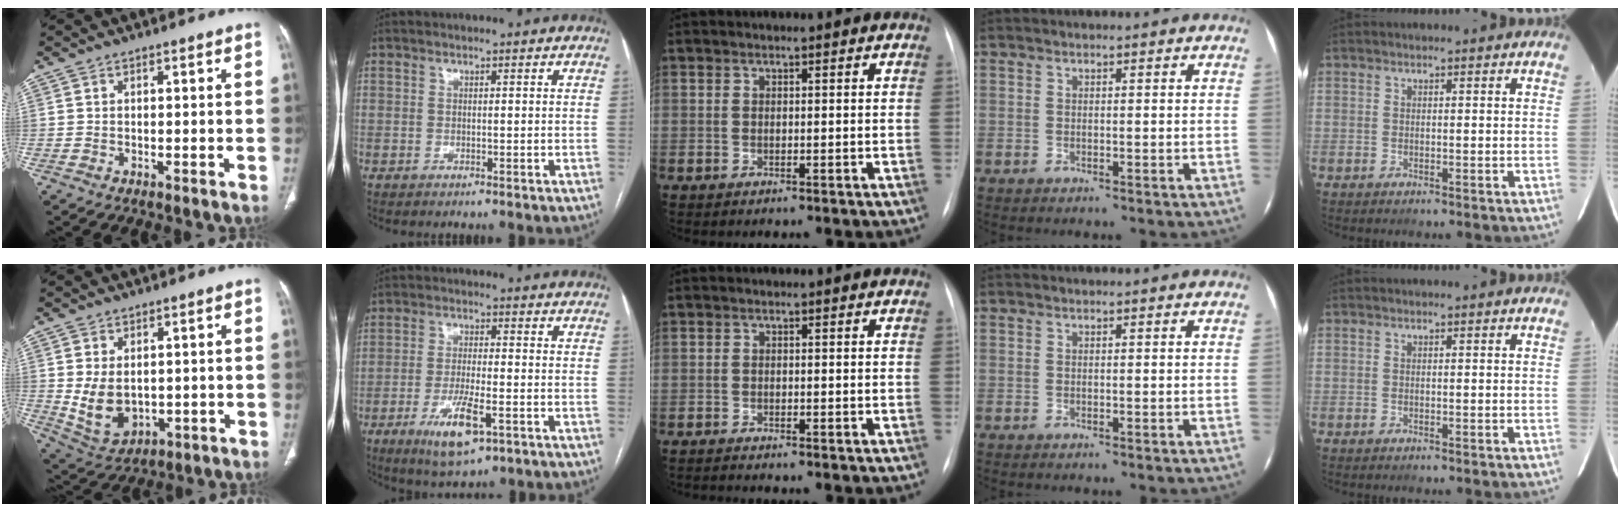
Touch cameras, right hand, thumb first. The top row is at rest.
{"thumb": {"total": 8.5, "force": [0.3, 5.9, 6.1], "torque": [-0.100, -0.013, 0.030]}, "index": {"total": 8.5, "force": [-3.9, 2.0, 7.3], "torque": [-0.139, -0.016, -0.061]}, "middle": {"total": 1.1, "force": [-1.1, -0.2, 0.0], "torque": [-0.001, -0.005, -0.019]}}